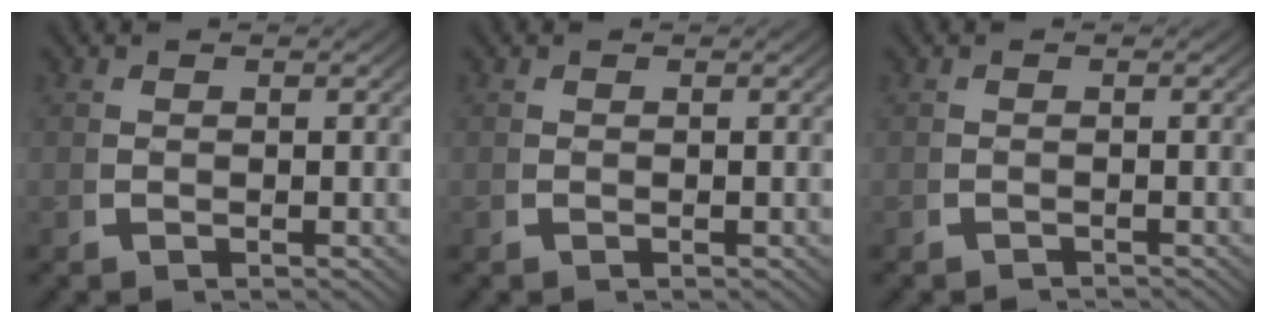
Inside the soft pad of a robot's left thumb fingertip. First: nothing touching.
{"total": 0.0}
{"total": 1.3, "force": [-1.3, 0.2, 0.1], "torque": [0.002, -0.007, -0.019]}